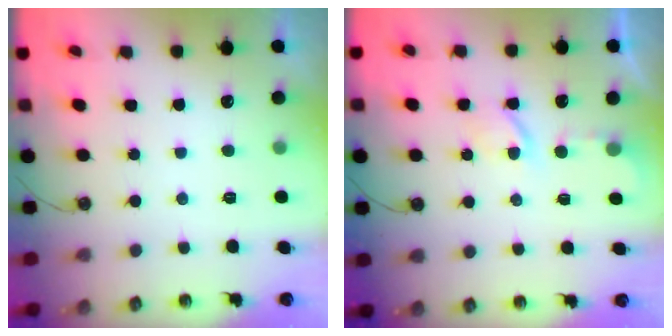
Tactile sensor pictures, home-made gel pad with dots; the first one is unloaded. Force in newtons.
{"total": 3.6, "press": 3.5, "slide": 0.6}